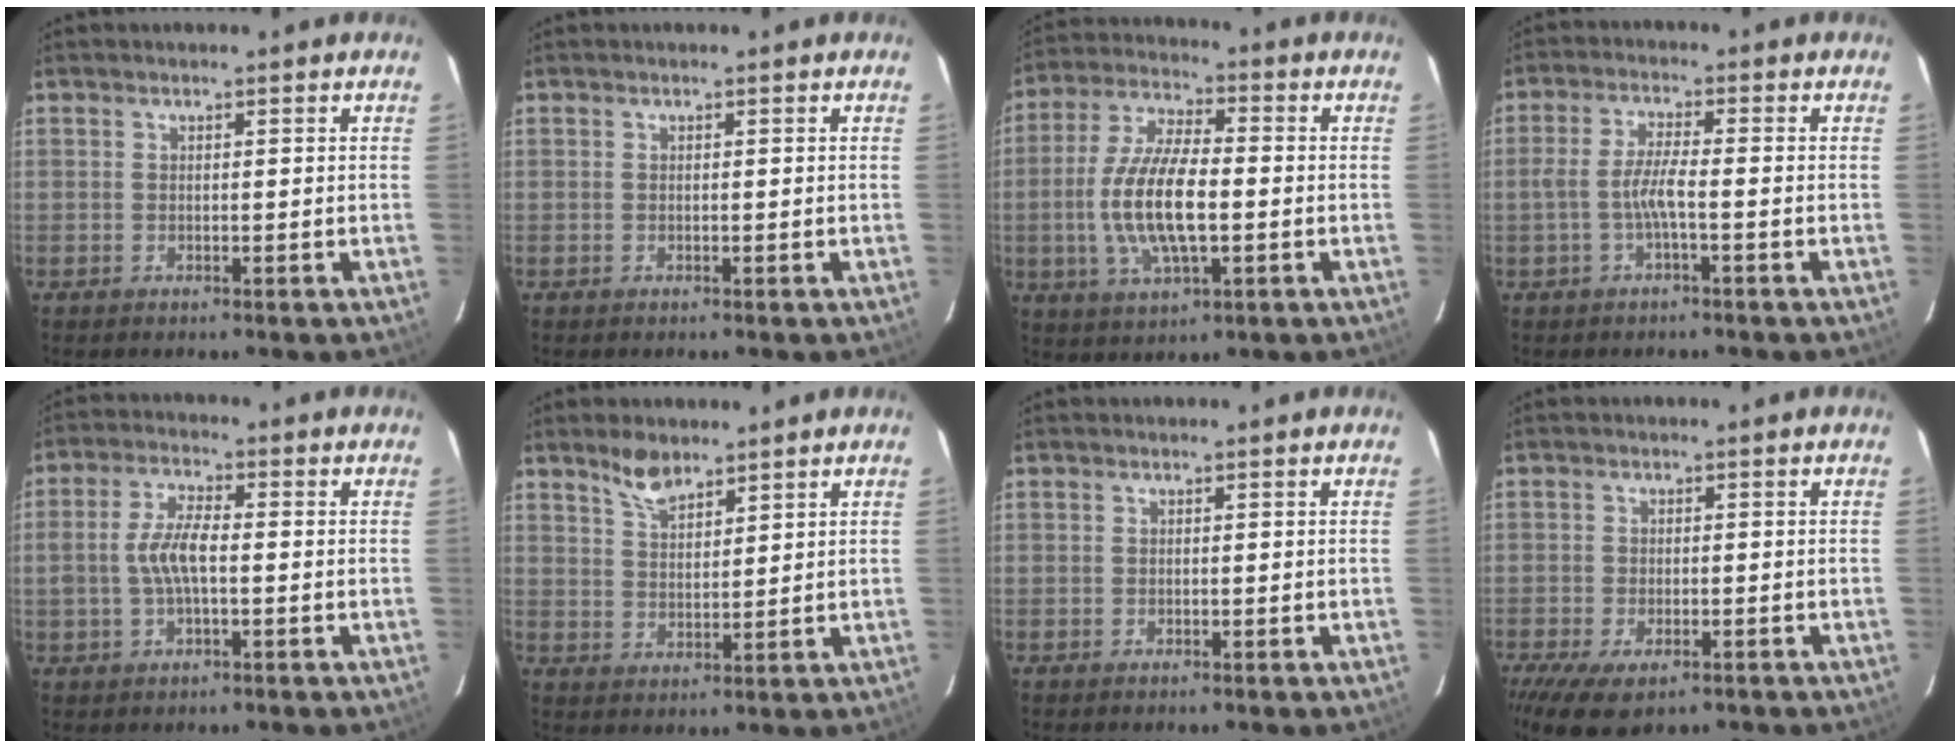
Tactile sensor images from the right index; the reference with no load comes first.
{"total": 0.0}
{"total": 14.0, "force": [-2.1, 5.2, 12.9], "torque": [-0.267, -0.002, -0.037]}
{"total": 4.6, "force": [-1.5, 0.2, 4.3], "torque": [-0.095, 0.005, -0.029]}
{"total": 6.6, "force": [-0.7, 2.5, 6.0], "torque": [-0.122, 0.009, -0.012]}
{"total": 5.2, "force": [4.2, 1.9, 2.3], "torque": [-0.038, 0.000, 0.081]}
{"total": 0.0}
{"total": 8.1, "force": [-5.0, 3.9, 5.0], "torque": [-0.117, -0.034, -0.083]}